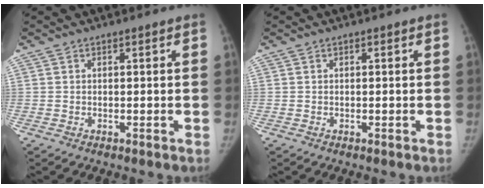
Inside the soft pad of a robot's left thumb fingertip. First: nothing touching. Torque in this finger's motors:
{"motor_torque": [0.35, 0.00, 0.05, 0.20, 0.08]}